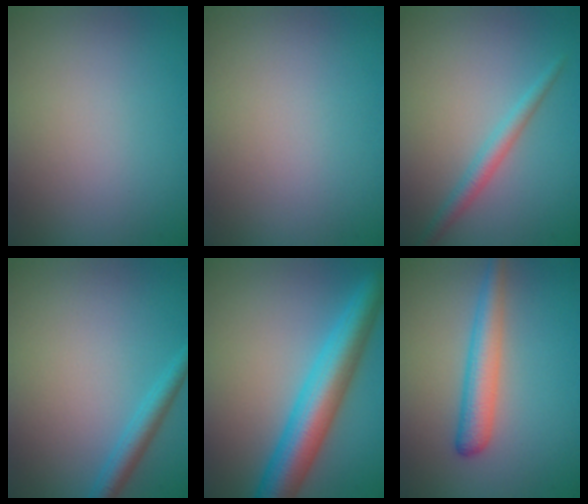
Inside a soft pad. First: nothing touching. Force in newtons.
{"total": 0.0}
{"total": 2.0, "press": 2.0, "slide": 0.0}
{"total": 2.3, "press": 2.3, "slide": 0.2}
{"total": 7.5, "press": 7.5, "slide": 0.1}
{"total": 3.3, "press": 3.3, "slide": 0.2}